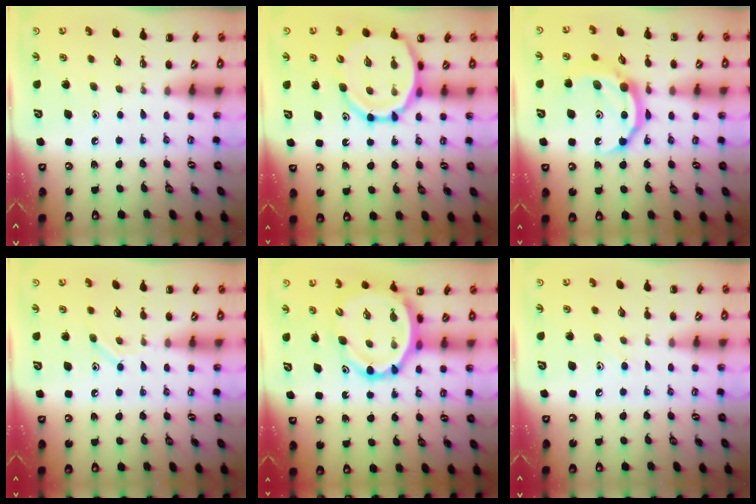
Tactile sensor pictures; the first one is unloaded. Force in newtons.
{"total": 14.2, "press": 13.8, "slide": 3.2}
{"total": 11.3, "press": 11.3, "slide": 0.7}
{"total": 8.4, "press": 8.2, "slide": 1.5}
{"total": 12.2, "press": 11.6, "slide": 3.7}
{"total": 4.5, "press": 4.3, "slide": 1.5}